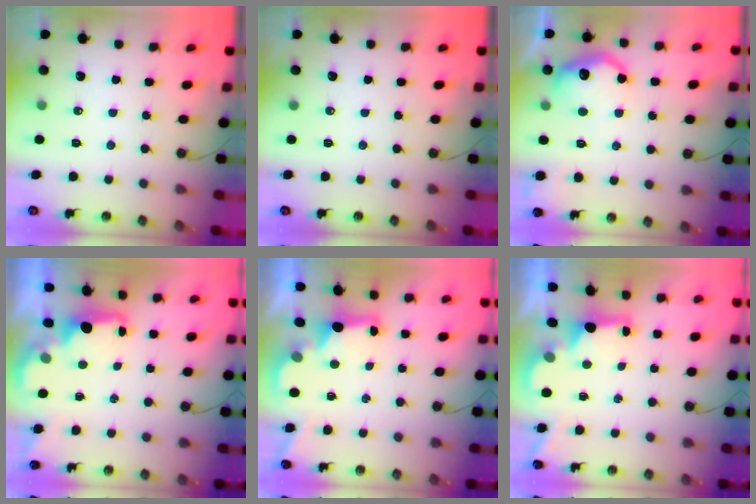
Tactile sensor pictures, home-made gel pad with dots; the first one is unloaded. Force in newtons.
{"total": 0.0}
{"total": 14.2, "press": 14.2, "slide": 1.2}
{"total": 1.9, "press": 1.8, "slide": 0.8}
{"total": 2.8, "press": 2.6, "slide": 0.9}
{"total": 2.5, "press": 2.4, "slide": 0.7}